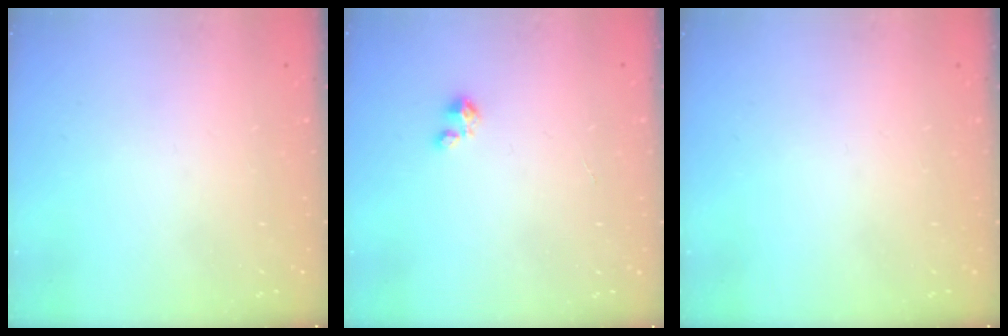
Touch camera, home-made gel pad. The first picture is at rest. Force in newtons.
{"total": 2.1, "press": 2.1, "slide": 0.2}
{"total": 0.0}